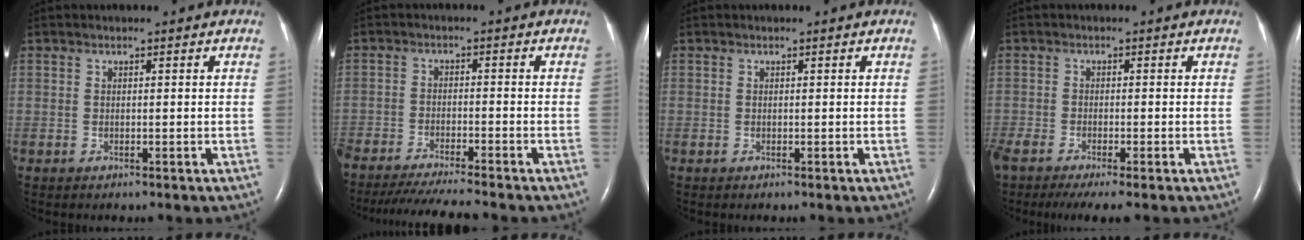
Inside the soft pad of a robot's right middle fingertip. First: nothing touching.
{"total": 10.8, "force": [-9.8, -0.2, 4.7], "torque": [-0.063, -0.027, -0.157]}
{"total": 0.0}
{"total": 9.3, "force": [-7.6, 1.2, 5.4], "torque": [-0.084, -0.017, -0.119]}